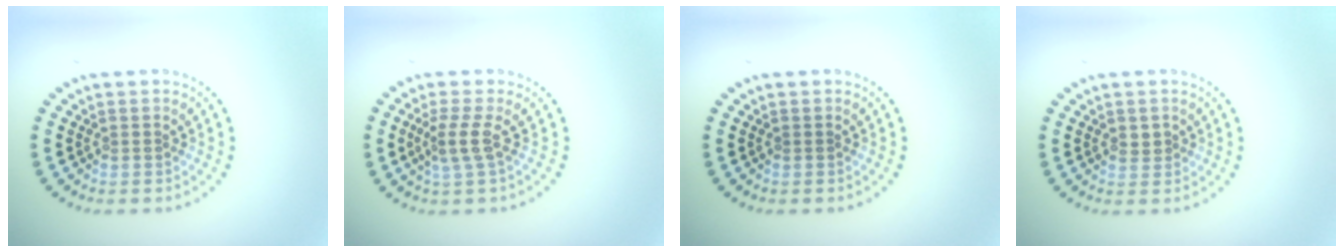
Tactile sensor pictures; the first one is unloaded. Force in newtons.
{"total": 2.1, "press": 1.6, "slide": 1.4}
{"total": 0.0}
{"total": 1.1, "press": 1.0, "slide": 0.4}